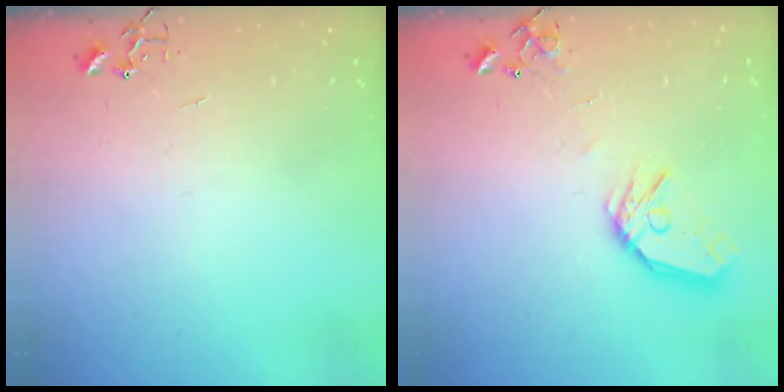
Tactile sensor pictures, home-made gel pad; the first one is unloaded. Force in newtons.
{"total": 12.5, "press": 12.4, "slide": 0.9}